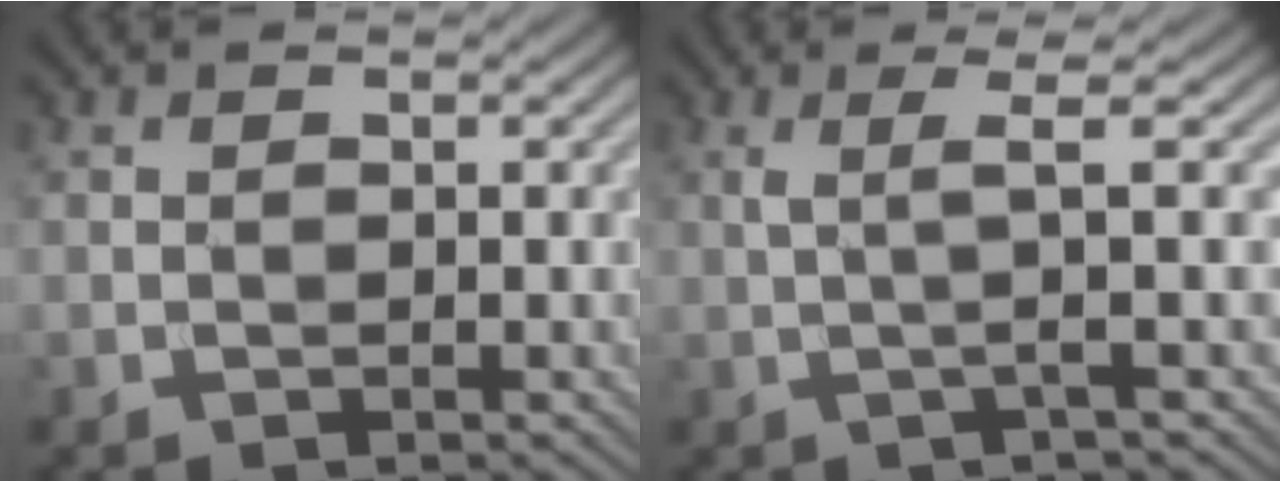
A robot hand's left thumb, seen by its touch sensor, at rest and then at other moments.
{"total": 3.5, "force": [0.4, 0.0, 3.5], "torque": [-0.068, 0.008, -0.003]}